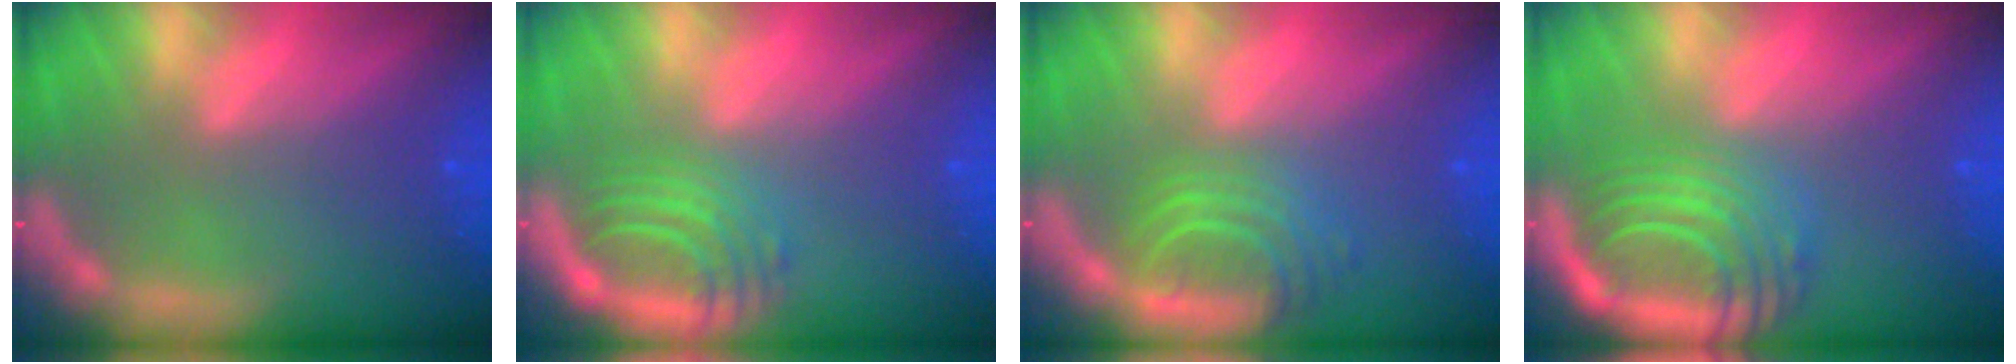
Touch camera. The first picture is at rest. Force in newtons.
{"total": 5.5}
{"total": 5.0}
{"total": 9.5}